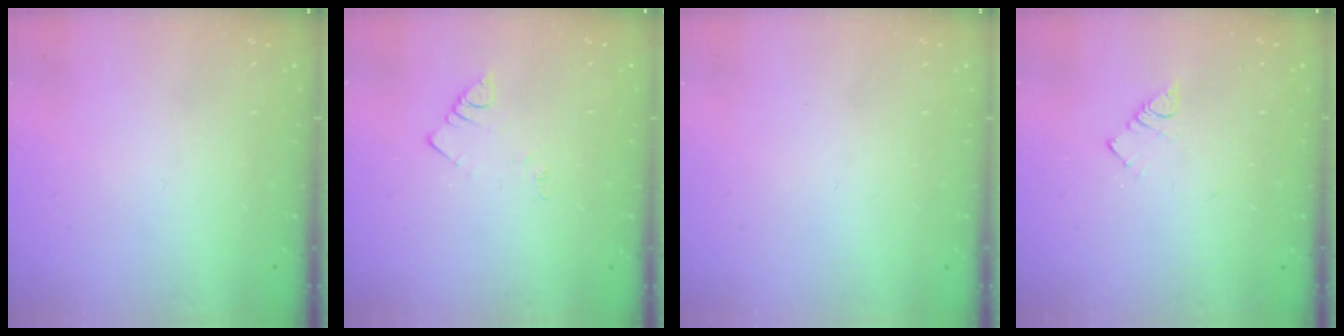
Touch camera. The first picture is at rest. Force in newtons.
{"total": 2.2, "press": 2.2, "slide": 0.4}
{"total": 1.7, "press": 1.7, "slide": 0.1}
{"total": 2.9, "press": 2.9, "slide": 0.5}